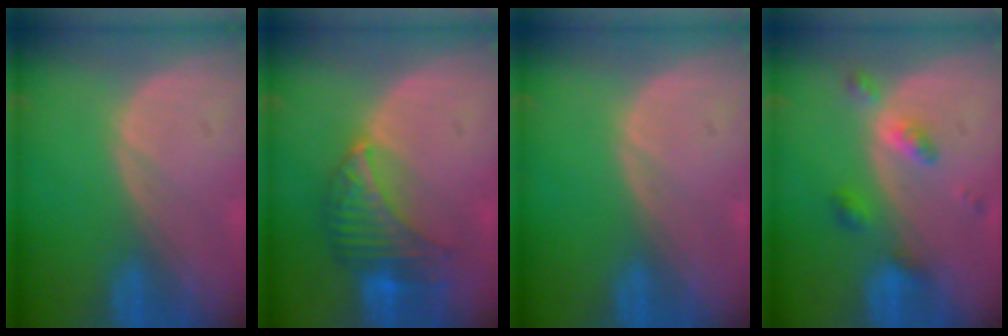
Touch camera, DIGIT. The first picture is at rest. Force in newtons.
{"total": 7.0, "press": 6.7, "slide": 2.0}
{"total": 0.0}
{"total": 4.2, "press": 4.1, "slide": 0.8}